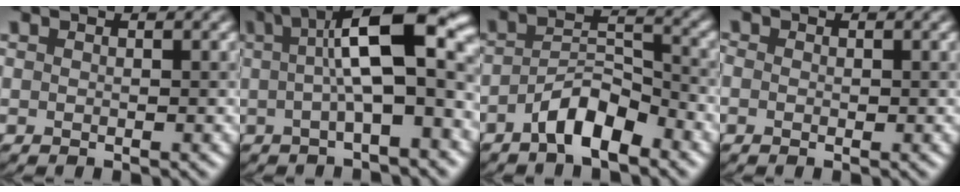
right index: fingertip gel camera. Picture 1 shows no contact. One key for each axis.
{"total": 9.7, "fx": 1.2, "fy": 2.5, "fz": 9.3, "tx": -0.126, "ty": 0.032, "tz": 0.011}
{"total": 4.8, "fx": -3.0, "fy": 1.7, "fz": 3.3, "tx": -0.054, "ty": 0.016, "tz": -0.055}
{"total": 1.5, "fx": 0.3, "fy": 1.2, "fz": 0.8, "tx": -0.008, "ty": 0.009, "tz": -0.008}